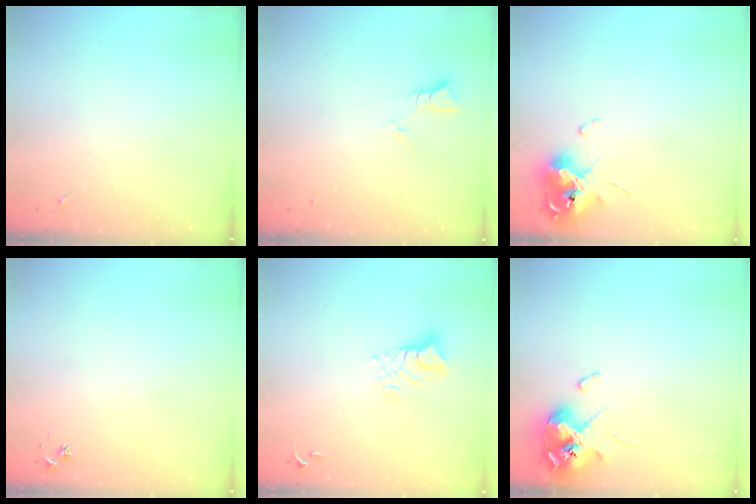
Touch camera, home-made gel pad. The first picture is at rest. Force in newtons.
{"total": 1.8, "press": 1.8, "slide": 0.0}
{"total": 12.4, "press": 12.2, "slide": 1.6}
{"total": 3.3, "press": 3.3, "slide": 0.3}
{"total": 8.6, "press": 8.6, "slide": 0.8}
{"total": 12.1, "press": 11.9, "slide": 1.8}